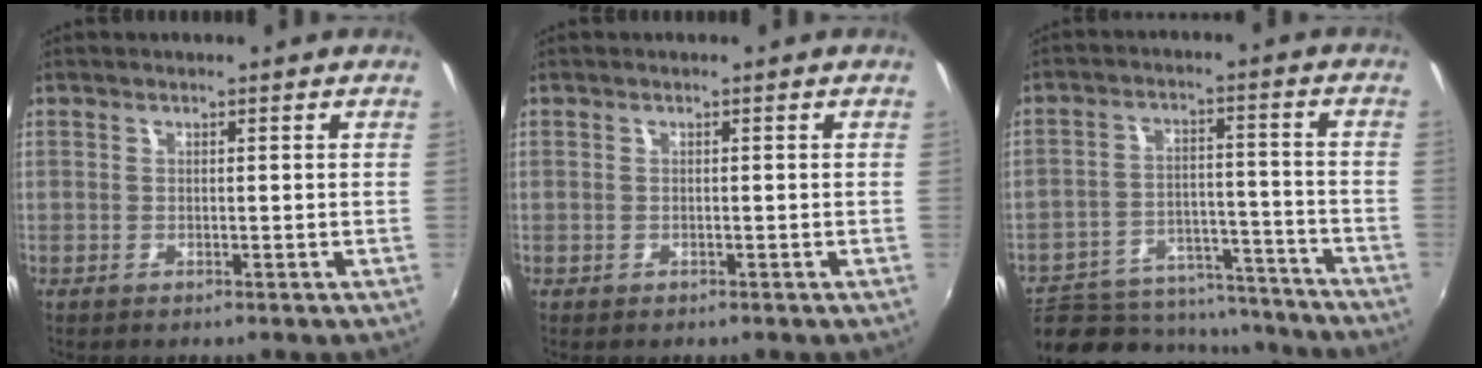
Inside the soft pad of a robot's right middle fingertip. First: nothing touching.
{"total": 0.0}
{"total": 19.7, "force": [-16.1, 8.7, 7.3], "torque": [-0.156, 0.013, -0.204]}